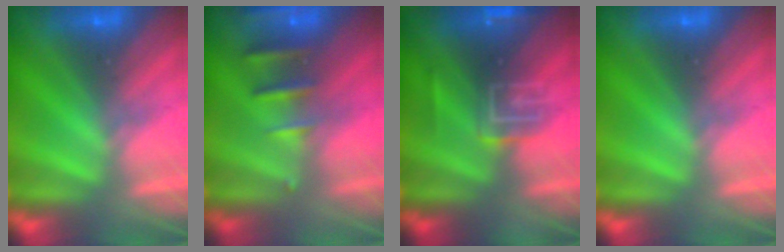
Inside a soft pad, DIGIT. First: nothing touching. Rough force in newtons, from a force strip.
{"total": 2.4}
{"total": 9.6}
{"total": 0.0}